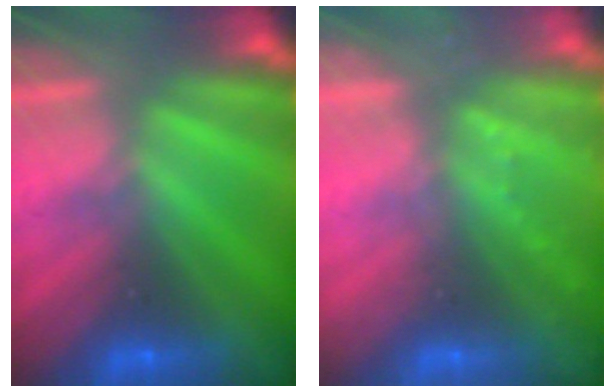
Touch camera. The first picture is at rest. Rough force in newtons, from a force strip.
{"total": 2.3}